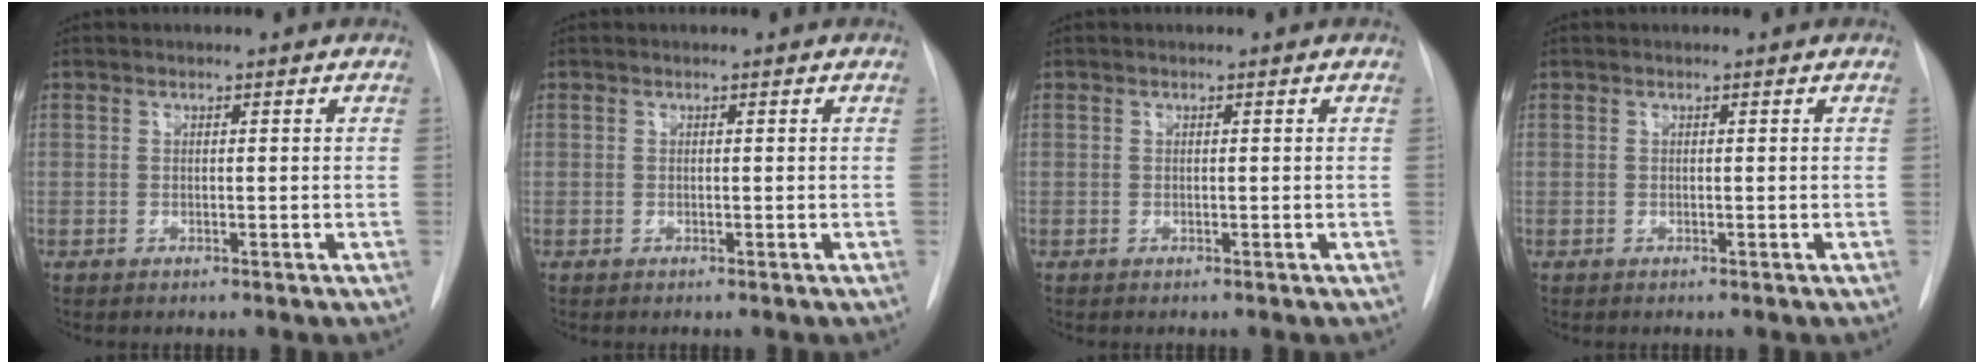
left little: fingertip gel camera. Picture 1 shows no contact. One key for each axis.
{"total": 0.0}
{"total": 0.0}
{"total": 0.0}